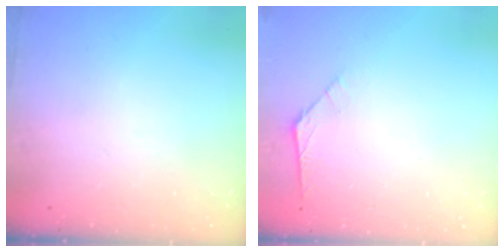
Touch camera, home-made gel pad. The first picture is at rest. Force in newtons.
{"total": 2.5, "press": 2.4, "slide": 0.7}